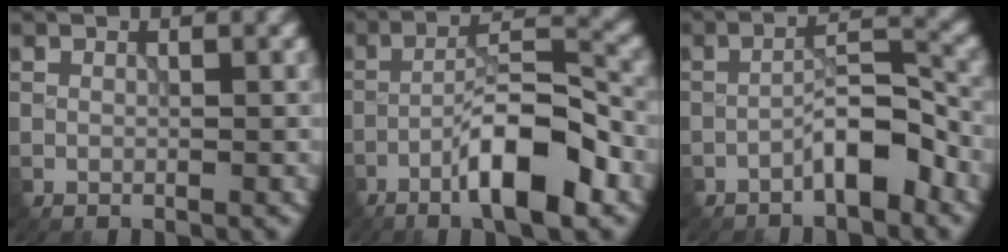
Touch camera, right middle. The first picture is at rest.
{"total": 8.1, "force": [-4.2, 1.7, 6.7], "torque": [-0.114, 0.018, -0.075]}
{"total": 4.5, "force": [-2.8, 1.2, 3.3], "torque": [-0.050, 0.020, -0.052]}